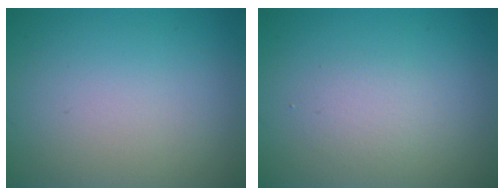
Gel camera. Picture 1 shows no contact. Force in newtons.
{"total": 1.5, "press": 1.5, "slide": 0.1}